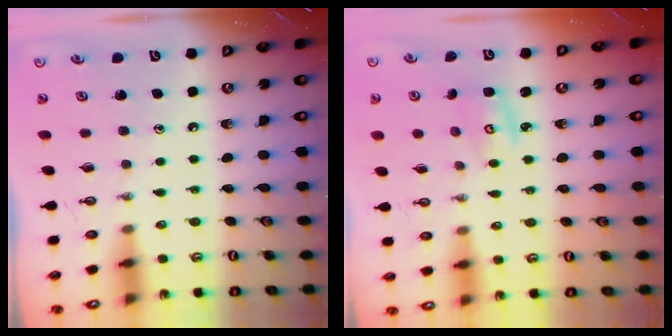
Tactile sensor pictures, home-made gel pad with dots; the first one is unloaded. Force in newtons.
{"total": 2.8, "press": 2.8, "slide": 0.2}